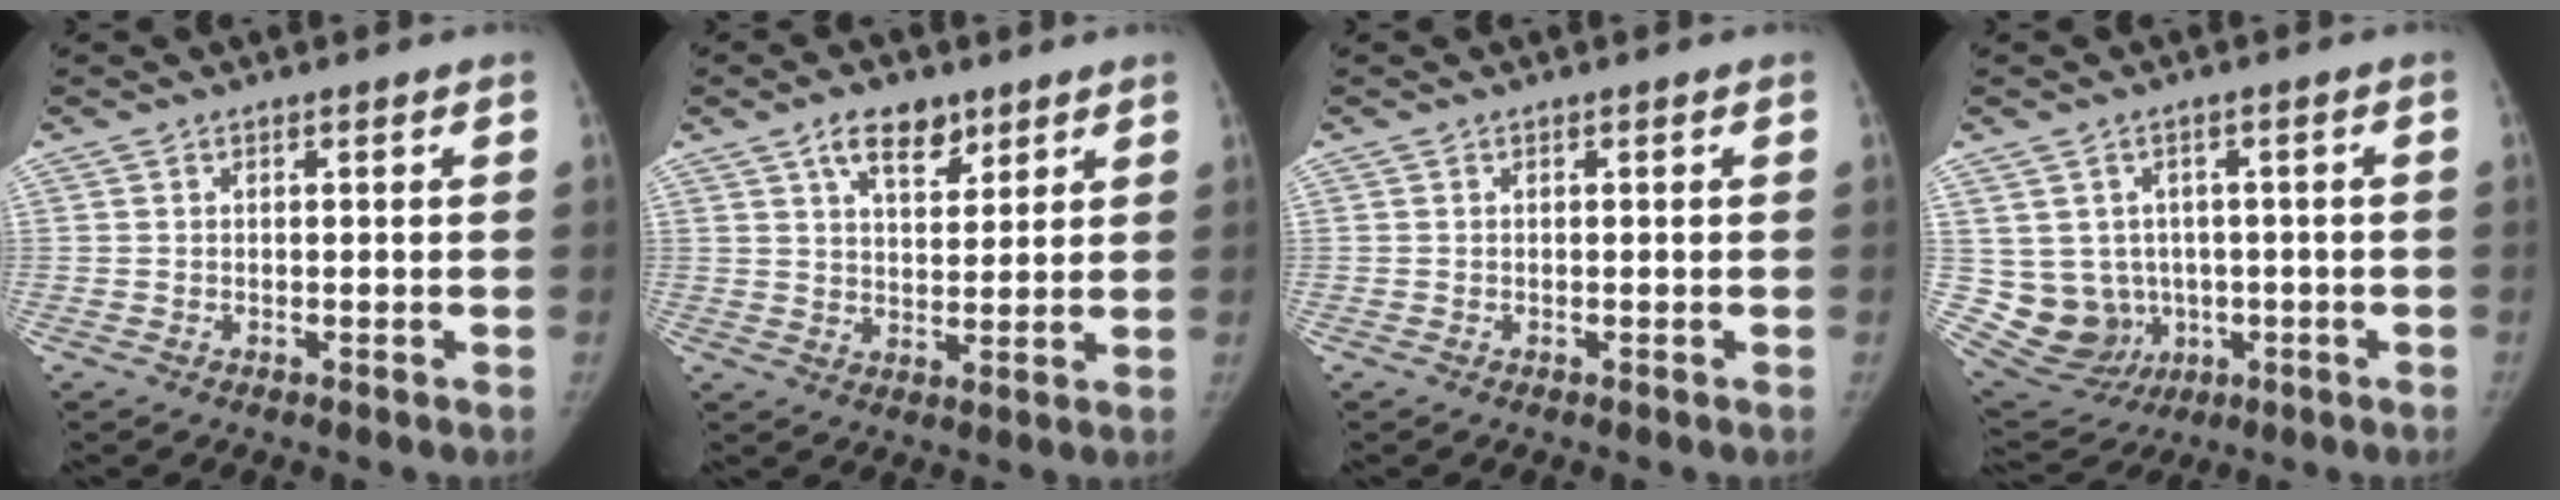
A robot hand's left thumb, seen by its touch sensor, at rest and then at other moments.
{"total": 7.8, "force": [4.9, 4.0, 4.5], "torque": [-0.047, -0.029, 0.081]}
{"total": 0.0}
{"total": 10.4, "force": [-0.4, 9.7, 3.6], "torque": [-0.047, 0.006, 0.022]}